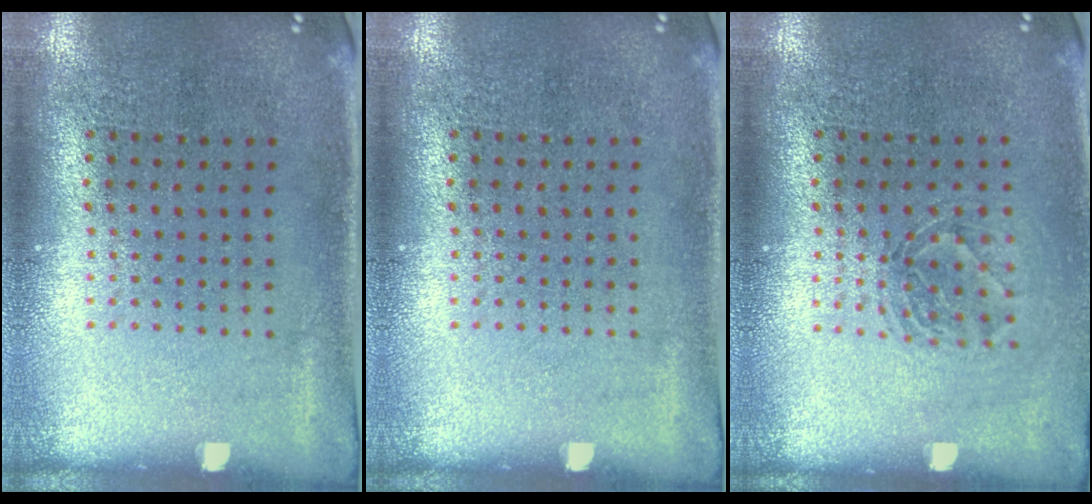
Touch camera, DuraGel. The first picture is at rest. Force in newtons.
{"total": 0.0}
{"total": 1.3, "press": 1.1, "slide": 0.6}